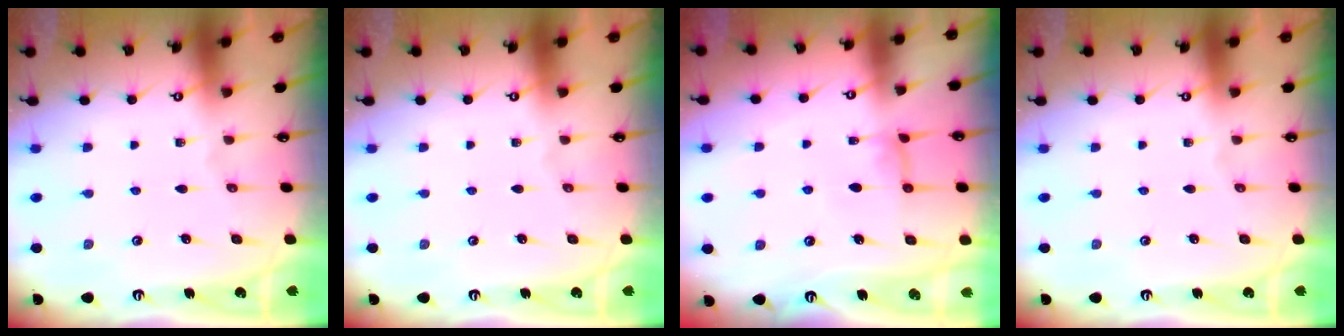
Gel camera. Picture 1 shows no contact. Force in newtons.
{"total": 0.0}
{"total": 3.4, "press": 3.3, "slide": 0.6}
{"total": 0.0}